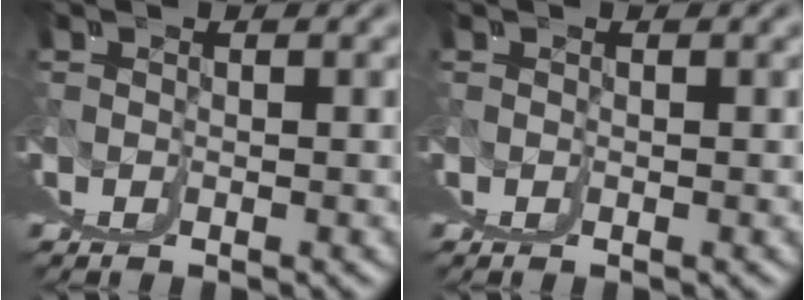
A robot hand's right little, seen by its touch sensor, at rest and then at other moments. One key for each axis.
{"total": 0.0}